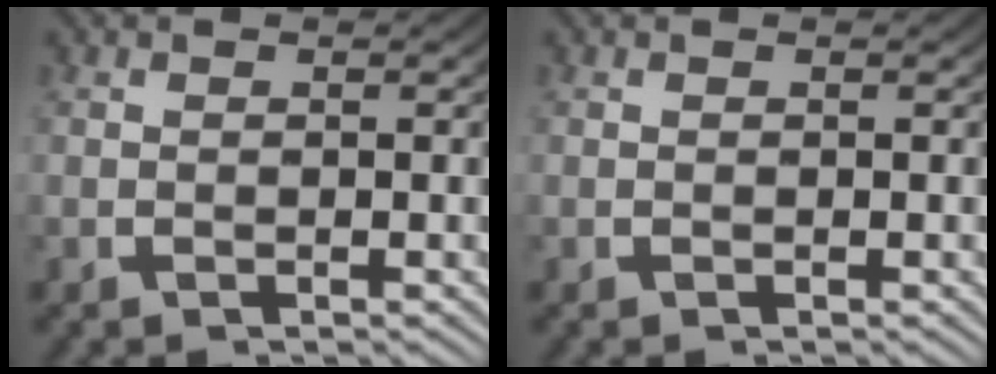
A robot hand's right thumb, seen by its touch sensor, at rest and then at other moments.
{"total": 0.0}